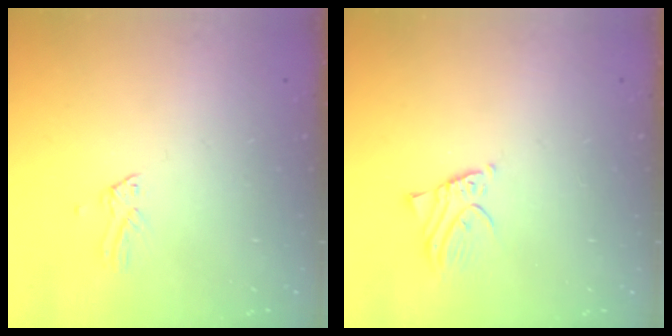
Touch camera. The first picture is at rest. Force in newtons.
{"total": 1.9, "press": 1.9, "slide": 0.3}